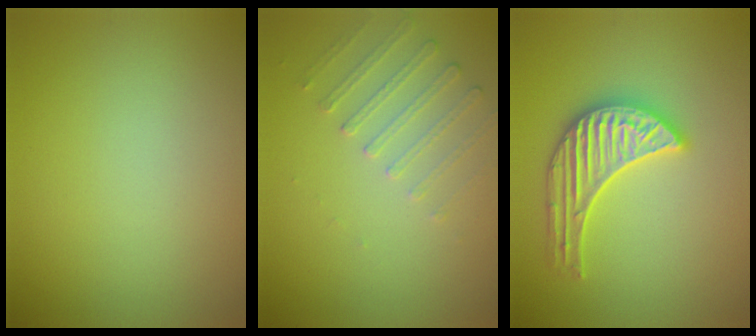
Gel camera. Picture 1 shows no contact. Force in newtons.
{"total": 1.7, "press": 1.2, "slide": 1.2}
{"total": 3.8, "press": 3.8, "slide": 0.4}